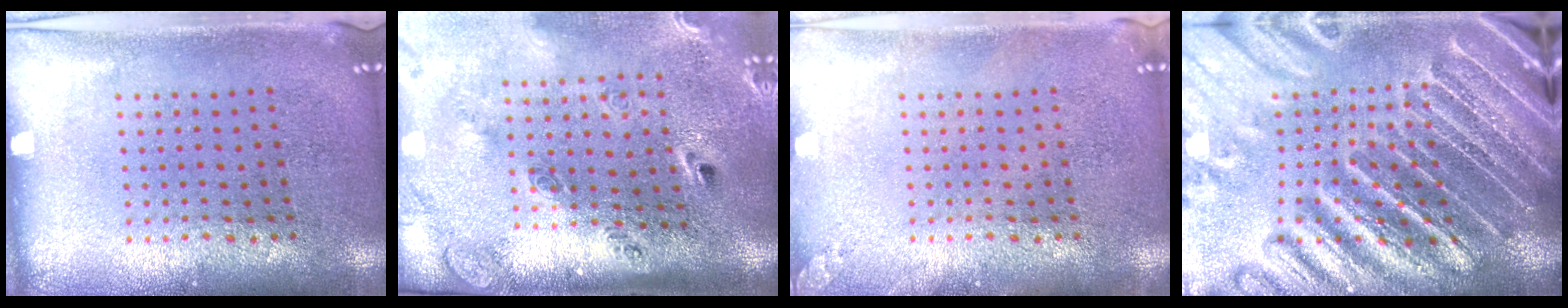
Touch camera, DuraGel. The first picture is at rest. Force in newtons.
{"total": 2.9, "press": 2.0, "slide": 2.1}
{"total": 0.9, "press": 0.9, "slide": 0.1}
{"total": 4.7, "press": 4.3, "slide": 1.8}